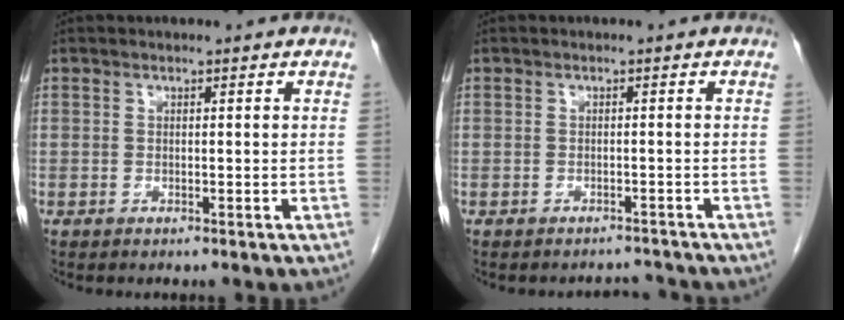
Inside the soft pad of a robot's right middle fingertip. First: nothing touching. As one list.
[{"total": 2.1, "force": [-2.0, 0.2, -0.5], "torque": [0.011, -0.006, -0.024]}]